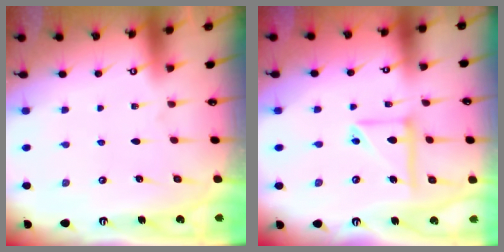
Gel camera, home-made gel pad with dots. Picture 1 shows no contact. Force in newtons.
{"total": 11.2, "press": 11.1, "slide": 1.1}